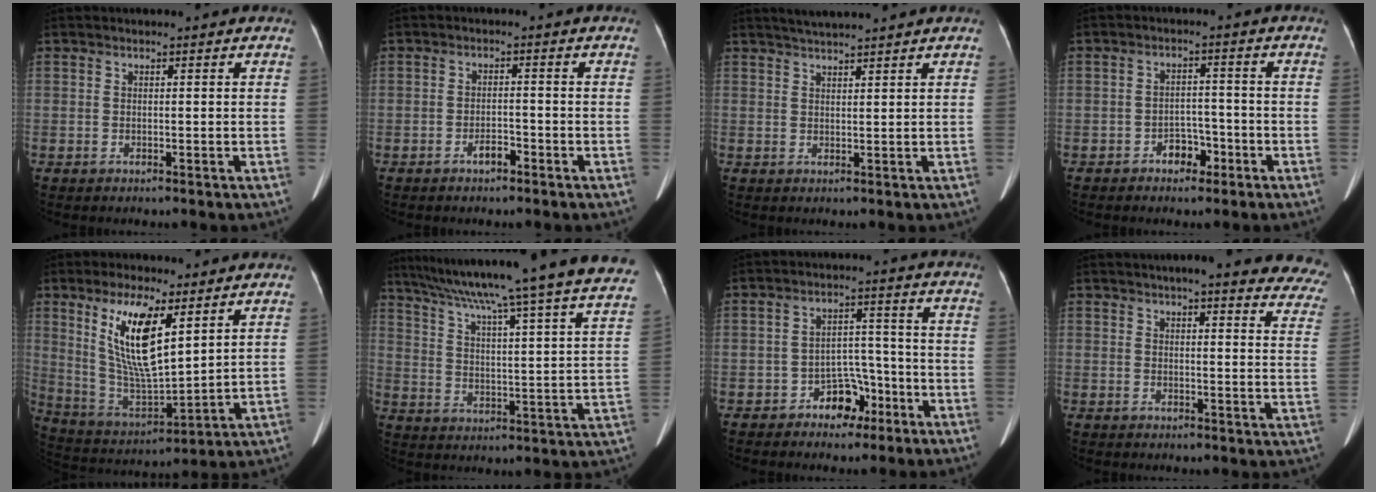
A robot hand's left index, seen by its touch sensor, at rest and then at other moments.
{"total": 2.0, "force": [-1.5, 0.7, 1.1], "torque": [-0.020, 0.003, -0.026]}
{"total": 3.8, "force": [3.5, -0.7, 1.5], "torque": [-0.023, 0.021, 0.062]}
{"total": 3.5, "force": [-2.2, 2.1, 1.6], "torque": [-0.023, 0.012, -0.032]}
{"total": 12.8, "force": [5.7, 3.0, 11.1], "torque": [-0.225, -0.007, 0.117]}
{"total": 32.5, "force": [28.8, -0.6, 15.2], "torque": [-0.245, -0.073, 0.370]}
{"total": 5.4, "force": [-3.4, 3.4, 2.5], "torque": [-0.038, 0.024, -0.054]}
{"total": 22.7, "force": [20.3, 3.6, 9.5], "torque": [-0.102, -0.050, 0.213]}